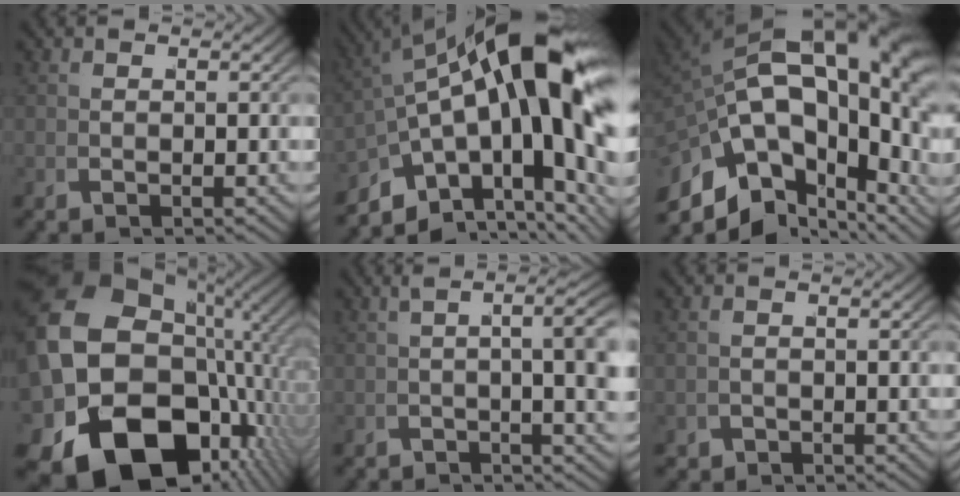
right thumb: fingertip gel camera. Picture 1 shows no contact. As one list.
[{"total": 18.3, "force": [-0.3, 9.7, 15.5], "torque": [-0.254, -0.036, 0.022]}, {"total": 21.0, "force": [0.8, 13.6, 15.9], "torque": [-0.275, -0.032, 0.023]}, {"total": 26.7, "force": [-3.1, 18.8, 18.8], "torque": [-0.374, -0.076, -0.023]}, {"total": 6.5, "force": [0.3, 2.3, 6.1], "torque": [-0.068, 0.017, -0.004]}, {"total": 1.2, "force": [-1.1, 0.5, -0.2], "torque": [0.009, -0.011, -0.015]}]